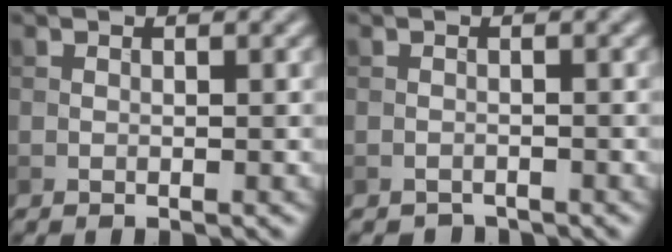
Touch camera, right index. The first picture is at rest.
{"total": 1.0, "force": [-1.0, 0.3, -0.1], "torque": [0.004, -0.002, -0.017]}